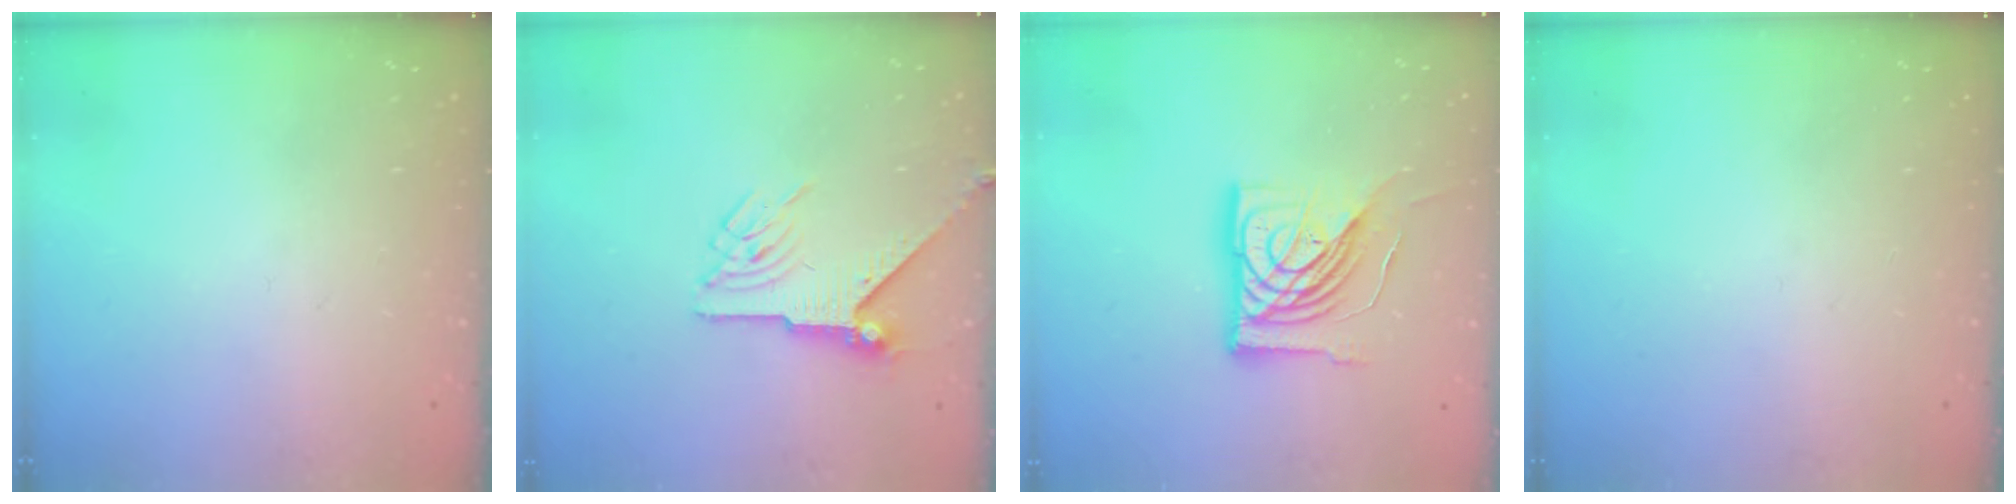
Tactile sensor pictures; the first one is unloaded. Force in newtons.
{"total": 6.4, "press": 6.4, "slide": 0.1}
{"total": 16.9, "press": 16.8, "slide": 1.9}
{"total": 0.0}